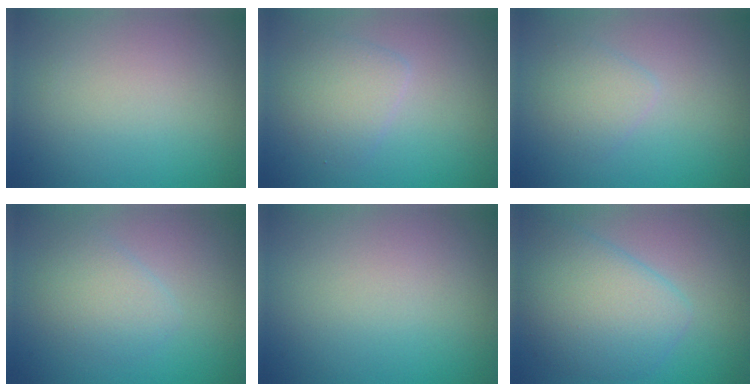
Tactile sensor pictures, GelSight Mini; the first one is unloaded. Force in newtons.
{"total": 2.7, "press": 2.7, "slide": 0.1}
{"total": 1.9, "press": 1.9, "slide": 0.1}
{"total": 2.4, "press": 2.4, "slide": 0.1}
{"total": 0.0}
{"total": 5.8, "press": 5.8, "slide": 0.1}